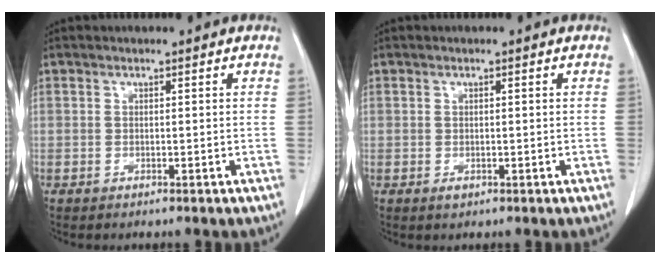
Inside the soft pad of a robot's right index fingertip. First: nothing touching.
{"total": 1.5, "force": [-0.4, 1.0, 1.0], "torque": [-0.017, 0.001, -0.001]}